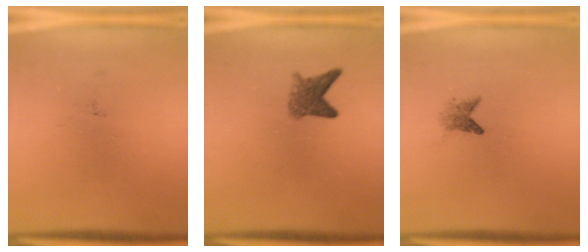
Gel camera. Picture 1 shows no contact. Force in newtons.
{"total": 3.2}
{"total": 1.6}